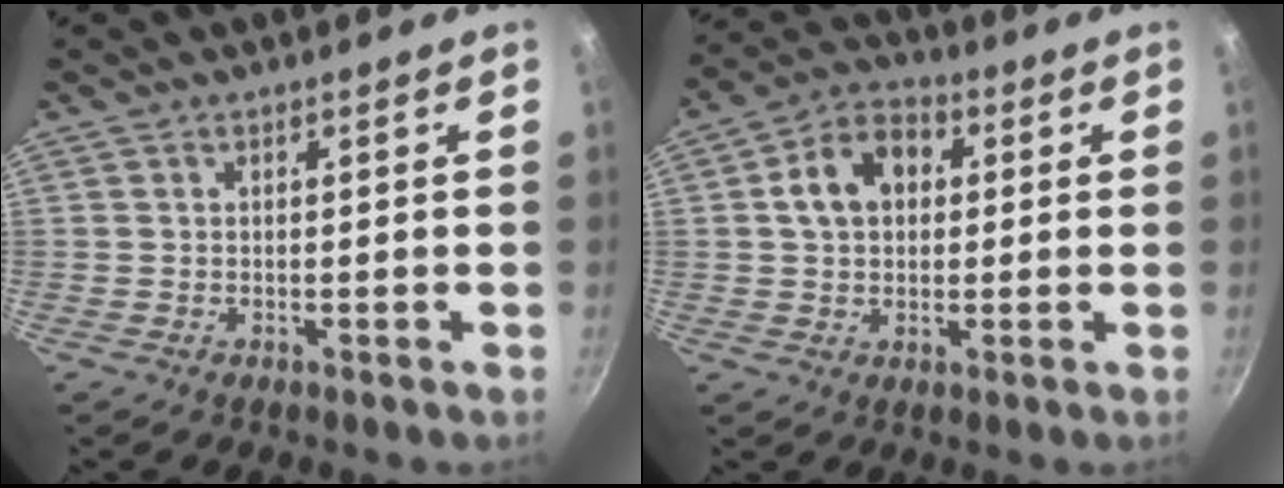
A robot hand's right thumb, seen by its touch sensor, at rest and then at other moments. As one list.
[{"total": 10.0, "force": [1.8, 7.4, 6.5], "torque": [-0.082, 0.023, 0.017]}]